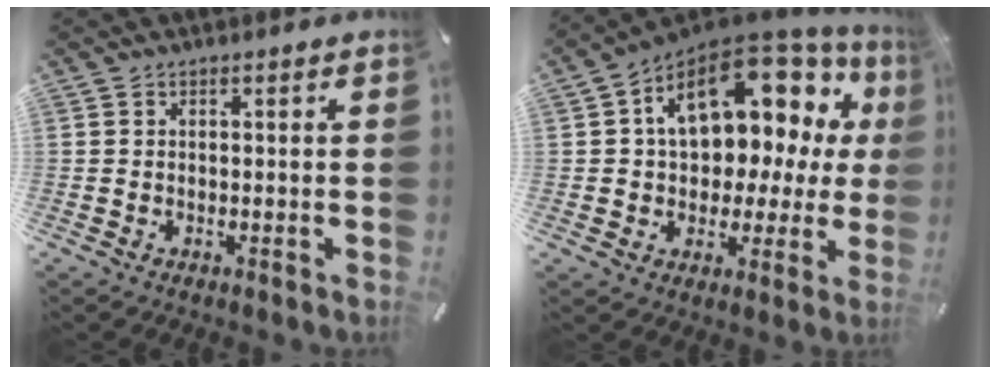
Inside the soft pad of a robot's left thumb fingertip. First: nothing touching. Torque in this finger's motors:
{"motor_torque": [2.19, 2.82, 1.56, -1.15, 0.29]}